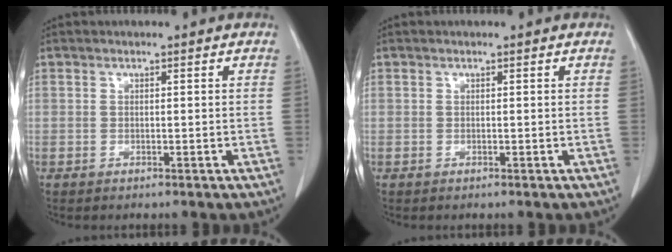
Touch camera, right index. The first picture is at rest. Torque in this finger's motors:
{"motor_torque": [-0.06, 0.04, 0.05, 0.00]}